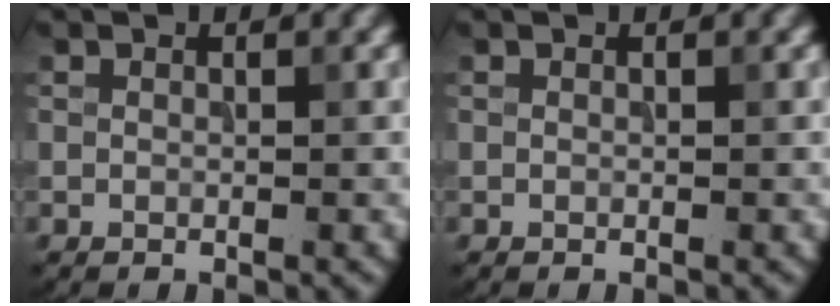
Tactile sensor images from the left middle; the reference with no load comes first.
{"total": 0.0}